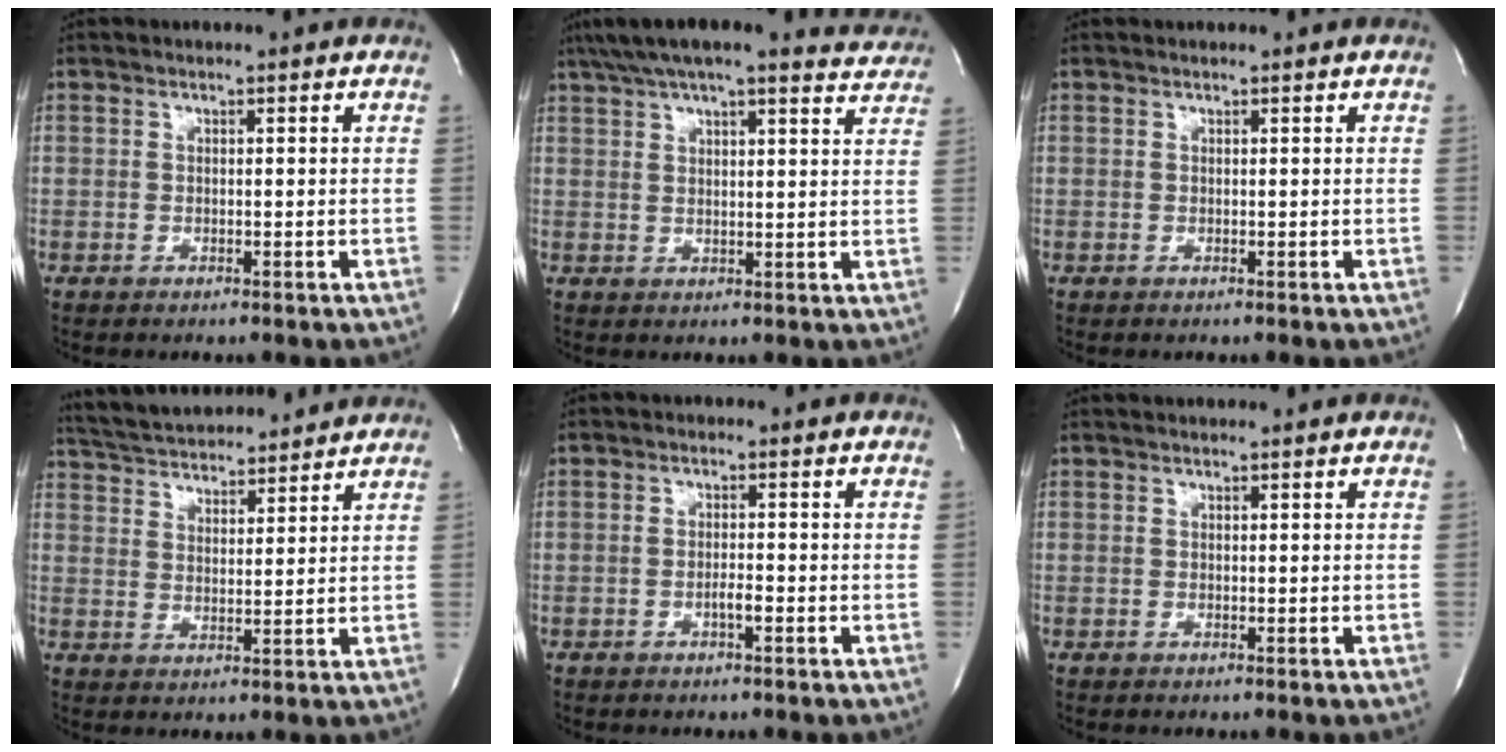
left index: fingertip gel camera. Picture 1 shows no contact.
{"total": 20.8, "force": [18.4, 3.4, 9.0], "torque": [-0.145, 0.019, 0.231]}
{"total": 0.0}
{"total": 14.5, "force": [13.6, 2.2, 4.3], "torque": [-0.080, 0.031, 0.213]}
{"total": 1.6, "force": [-0.8, 0.2, 1.4], "torque": [-0.026, 0.001, -0.014]}
{"total": 0.8, "force": [0.8, 0.0, 0.1], "torque": [-0.005, 0.010, 0.015]}